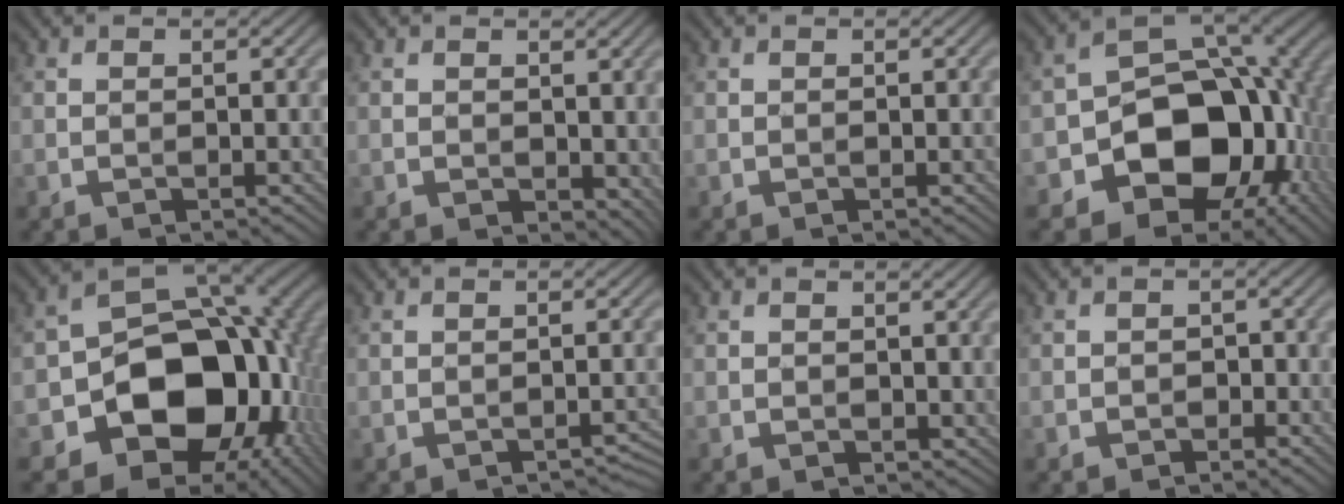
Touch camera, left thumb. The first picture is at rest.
{"total": 2.3, "force": [0.9, 1.6, 1.4], "torque": [-0.027, -0.007, 0.019]}
{"total": 0.0}
{"total": 15.5, "force": [-4.8, 11.5, 9.3], "torque": [-0.136, -0.031, -0.086]}
{"total": 17.3, "force": [-4.9, 13.0, 10.3], "torque": [-0.158, -0.033, -0.078]}
{"total": 1.2, "force": [-1.0, 0.3, 0.6], "torque": [-0.006, 0.002, -0.013]}
{"total": 0.8, "force": [0.5, 0.6, 0.2], "torque": [-0.006, -0.005, 0.012]}
{"total": 1.4, "force": [-0.6, 1.1, 0.5], "torque": [-0.001, 0.000, -0.012]}